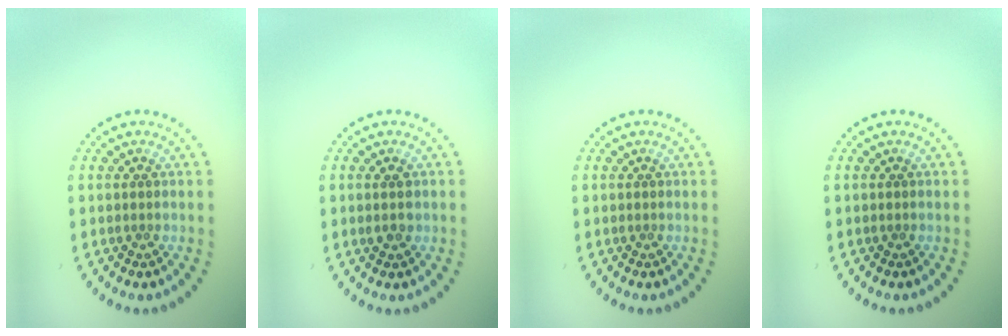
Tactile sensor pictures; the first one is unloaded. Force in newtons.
{"total": 1.5, "press": 1.5, "slide": 0.3}
{"total": 0.0}
{"total": 0.0}